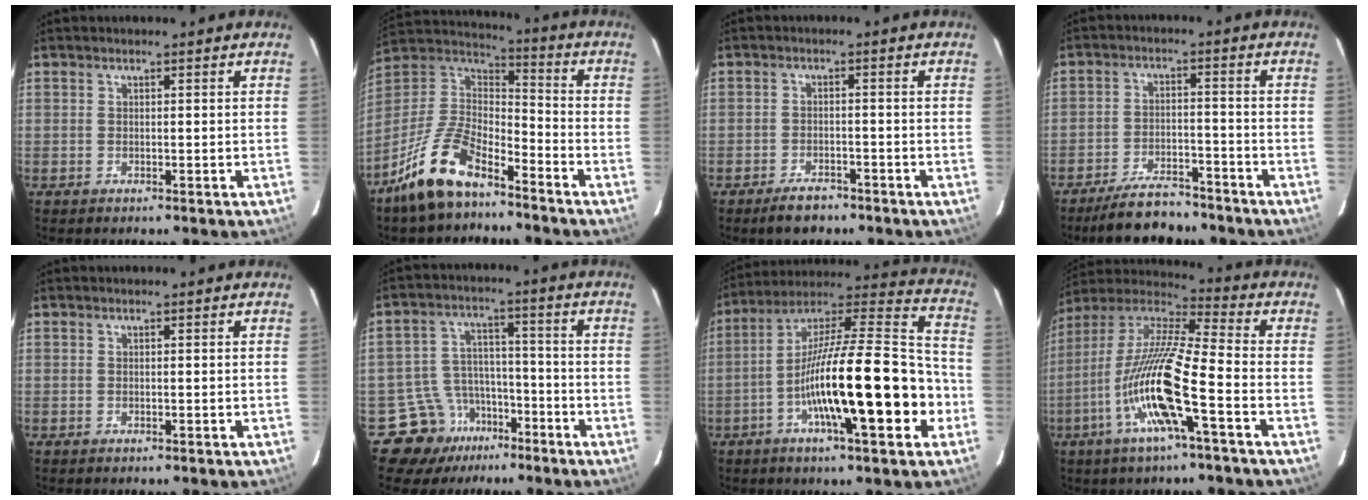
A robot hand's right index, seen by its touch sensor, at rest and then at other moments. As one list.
[{"total": 13.7, "force": [-9.7, 4.9, 8.3], "torque": [-0.179, 0.012, -0.188]}, {"total": 3.9, "force": [-3.0, 1.8, 1.8], "torque": [-0.035, 0.000, -0.045]}, {"total": 7.9, "force": [-7.1, 2.4, 2.6], "torque": [-0.048, -0.005, -0.122]}, {"total": 0.0}, {"total": 10.0, "force": [-6.0, 7.9, 1.1], "torque": [-0.018, 0.051, -0.086]}, {"total": 23.2, "force": [-6.4, 3.4, 22.0], "torque": [-0.342, 0.011, -0.103]}, {"total": 16.8, "force": [-5.7, 1.2, 15.8], "torque": [-0.324, -0.005, -0.112]}]